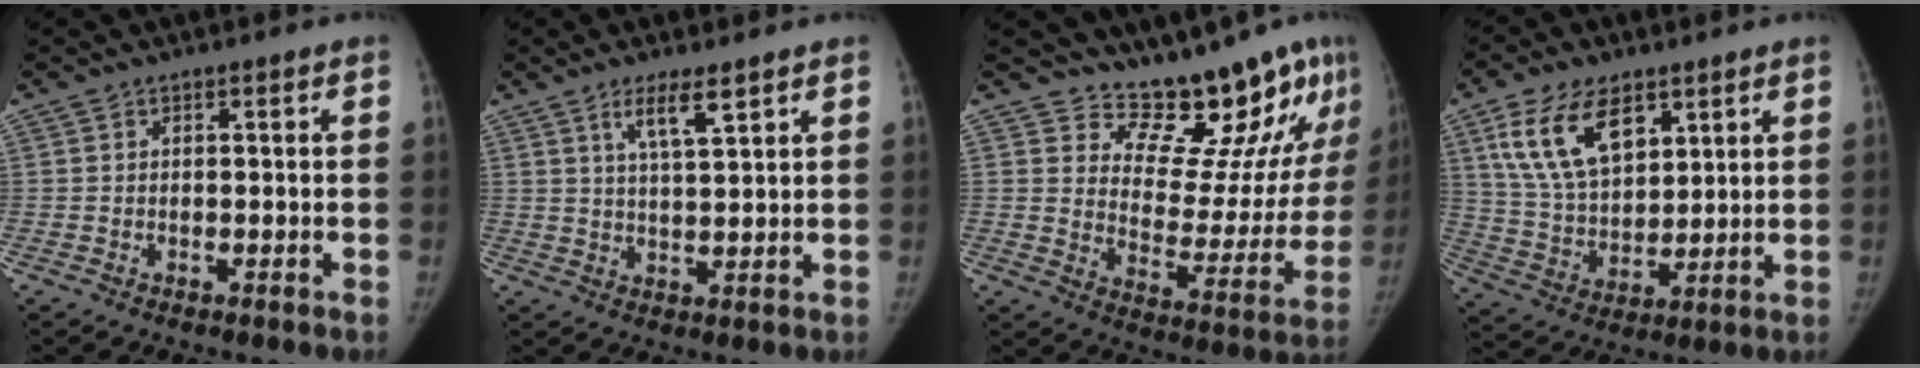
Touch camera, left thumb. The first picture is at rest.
{"total": 5.5, "force": [3.4, 1.0, 4.2], "torque": [-0.072, -0.021, 0.064]}
{"total": 17.2, "force": [15.3, 5.4, 5.7], "torque": [-0.018, -0.143, 0.207]}
{"total": 15.2, "force": [7.5, 8.4, 10.1], "torque": [-0.162, -0.027, 0.152]}